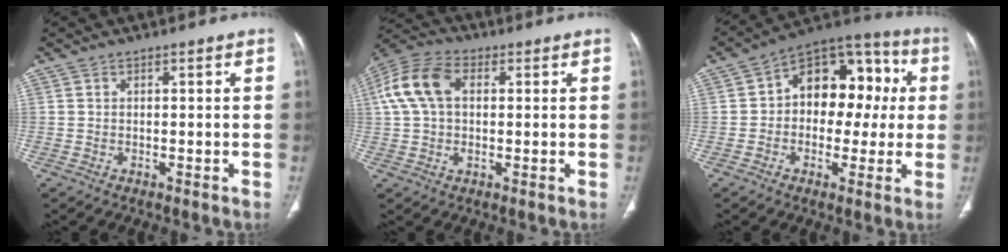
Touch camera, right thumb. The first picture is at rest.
{"total": 11.7, "force": [2.4, 7.4, 8.8], "torque": [-0.184, 0.026, 0.041]}
{"total": 16.6, "force": [1.6, 11.2, 12.2], "torque": [-0.112, 0.048, 0.011]}